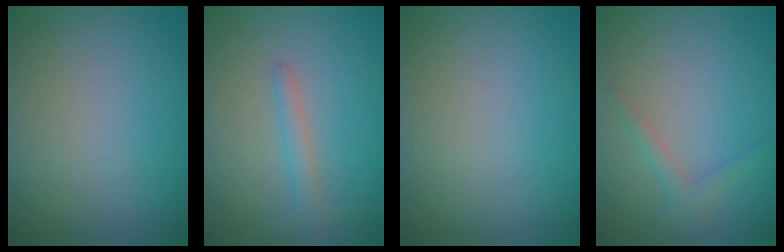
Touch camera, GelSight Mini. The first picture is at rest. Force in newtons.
{"total": 1.7, "press": 1.7, "slide": 0.1}
{"total": 0.0}
{"total": 1.4, "press": 1.4, "slide": 0.1}